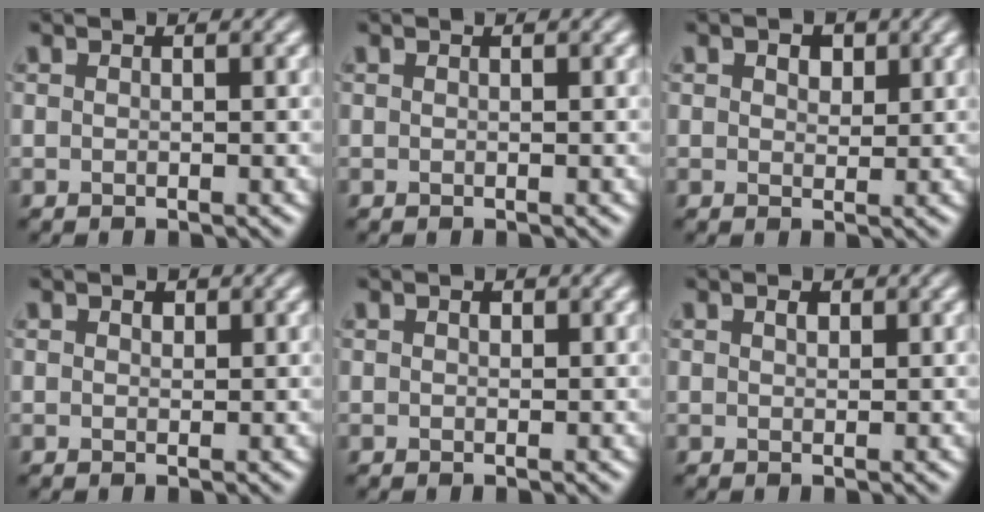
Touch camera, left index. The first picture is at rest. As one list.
[{"total": 0.0}, {"total": 2.2, "force": [1.2, 1.4, 1.2], "torque": [-0.016, -0.001, 0.018]}, {"total": 0.8, "force": [0.4, 0.6, 0.5], "torque": [-0.007, -0.001, 0.006]}, {"total": 0.7, "force": [0.2, 0.4, 0.4], "torque": [-0.006, -0.001, 0.001]}, {"total": 0.9, "force": [0.4, 0.5, 0.6], "torque": [-0.012, 0.001, 0.007]}]